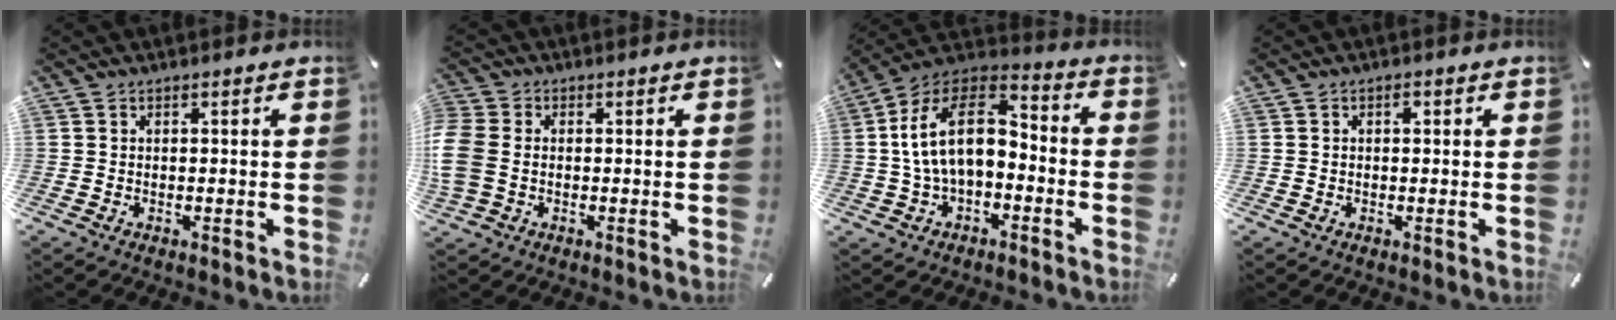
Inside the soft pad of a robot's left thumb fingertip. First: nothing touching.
{"total": 6.5, "force": [-0.5, 5.0, 4.1], "torque": [-0.104, 0.004, -0.010]}
{"total": 16.1, "force": [-0.3, 10.2, 12.4], "torque": [-0.256, 0.017, -0.011]}
{"total": 1.2, "force": [0.2, 0.7, 0.9], "torque": [-0.018, 0.005, 0.003]}